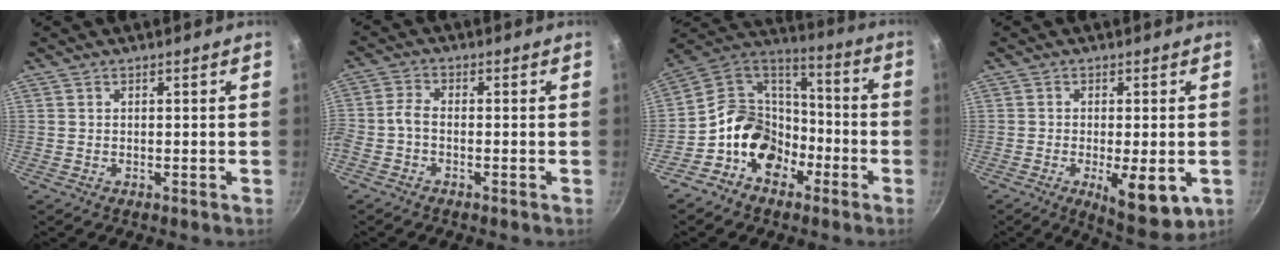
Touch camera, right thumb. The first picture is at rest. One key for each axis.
{"total": 3.8, "fx": -1.3, "fy": 1.9, "fz": 3.0, "tx": -0.073, "ty": 0.012, "tz": -0.035}
{"total": 14.7, "fx": -6.3, "fy": 10.9, "fz": 7.7, "tx": -0.104, "ty": 0.084, "tz": -0.123}
{"total": 10.1, "fx": -3.0, "fy": 3.5, "fz": 9.0, "tx": -0.124, "ty": -0.017, "tz": -0.039}